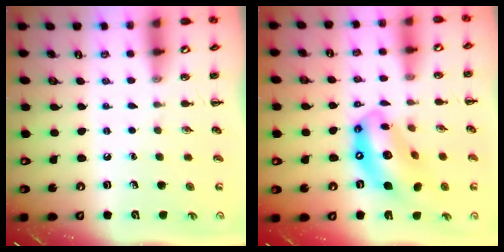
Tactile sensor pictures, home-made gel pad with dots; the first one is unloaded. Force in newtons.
{"total": 14.4, "press": 13.9, "slide": 4.0}